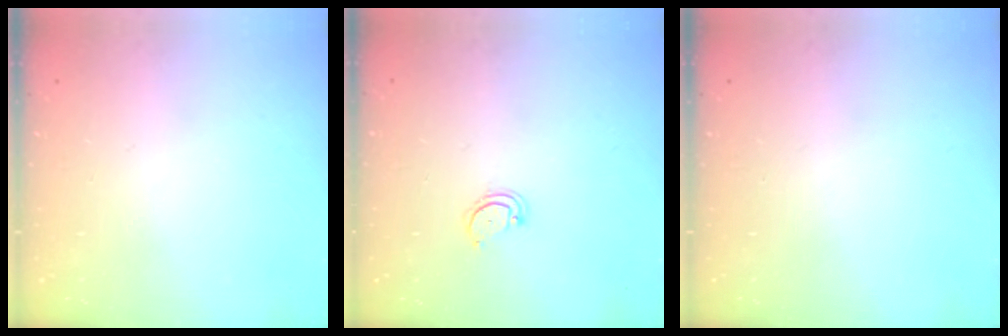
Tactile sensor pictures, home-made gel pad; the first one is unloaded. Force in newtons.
{"total": 2.3, "press": 2.3, "slide": 0.2}
{"total": 0.0}